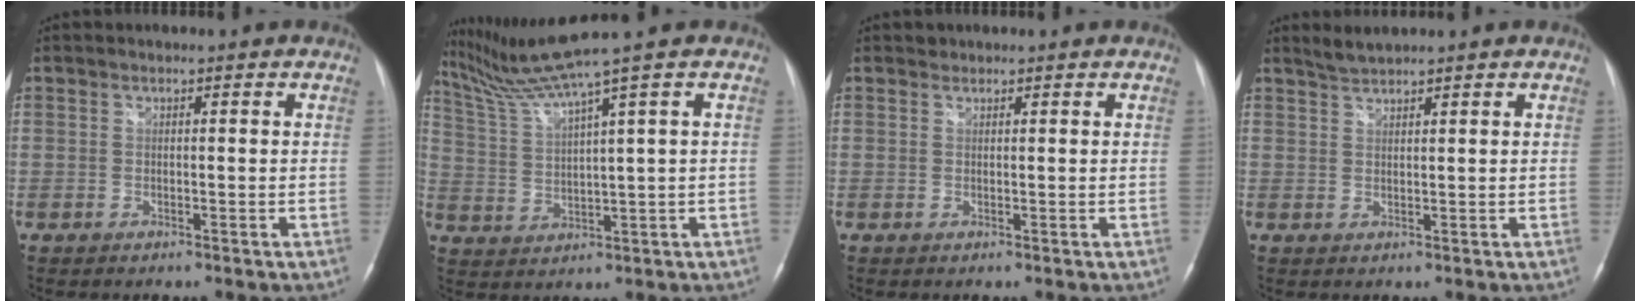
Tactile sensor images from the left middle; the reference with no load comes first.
{"total": 8.0, "force": [6.2, -3.0, 4.1], "torque": [-0.092, 0.002, 0.129]}
{"total": 0.6, "force": [0.5, 0.3, -0.1], "torque": [0.000, -0.001, 0.008]}
{"total": 2.0, "force": [2.0, -0.2, 0.3], "torque": [-0.009, 0.003, 0.043]}